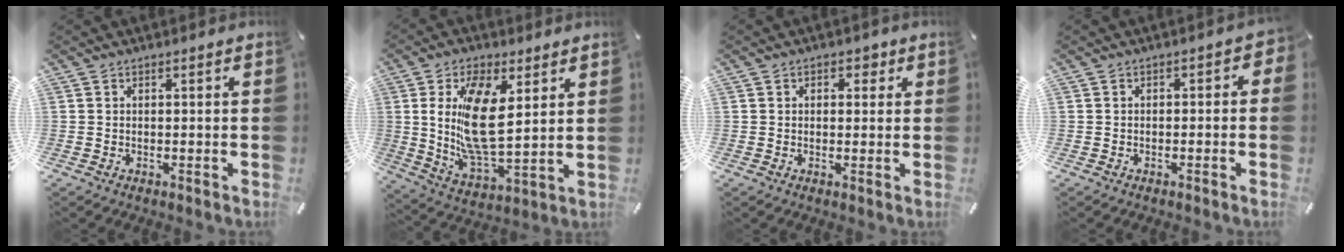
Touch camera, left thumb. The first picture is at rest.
{"total": 15.3, "force": [4.6, 7.9, 12.2], "torque": [-0.246, -0.020, 0.076]}
{"total": 2.4, "force": [0.8, 1.8, 1.3], "torque": [-0.004, -0.003, 0.005]}
{"total": 1.9, "force": [-1.0, 1.1, 1.2], "torque": [-0.022, 0.008, -0.020]}